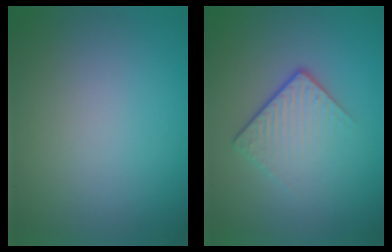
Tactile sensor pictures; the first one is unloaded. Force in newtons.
{"total": 4.0, "press": 2.4, "slide": 3.2}